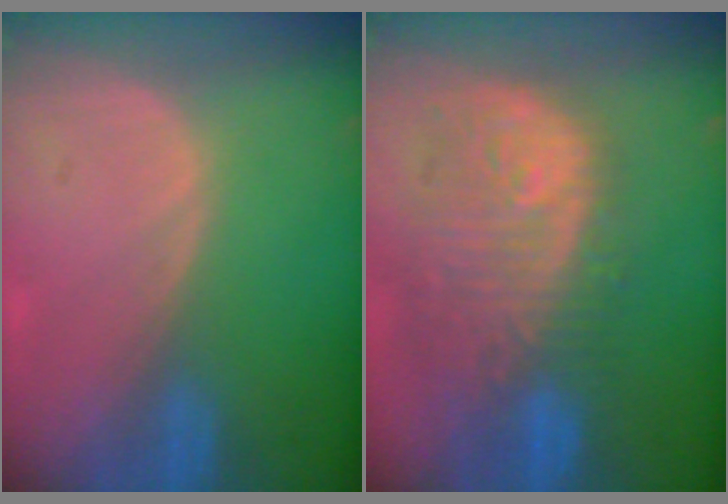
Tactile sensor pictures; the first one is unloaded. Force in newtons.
{"total": 12.0, "press": 10.7, "slide": 5.3}